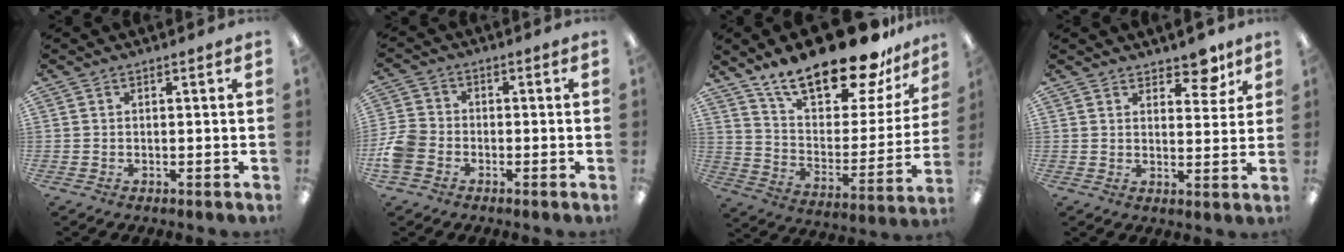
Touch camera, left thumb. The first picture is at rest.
{"total": 6.4, "force": [-2.7, 5.0, 3.0], "torque": [-0.065, 0.017, -0.048]}
{"total": 23.8, "force": [18.9, 7.8, 12.2], "torque": [-0.197, -0.123, 0.321]}
{"total": 6.2, "force": [5.1, 2.6, 2.3], "torque": [-0.010, -0.039, 0.086]}